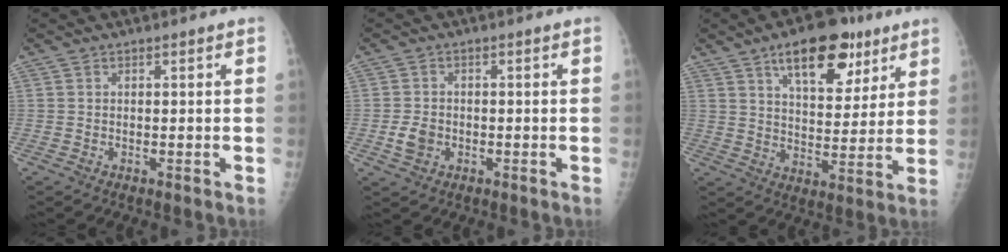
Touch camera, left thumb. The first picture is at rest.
{"total": 3.5, "force": [-0.9, 2.7, 2.0], "torque": [-0.031, 0.003, -0.015]}
{"total": 15.6, "force": [8.9, 7.5, 10.3], "torque": [-0.107, -0.033, 0.136]}